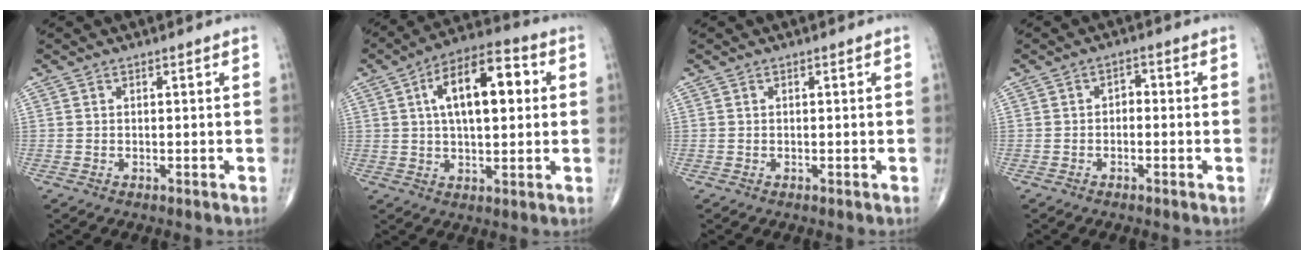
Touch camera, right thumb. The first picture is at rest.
{"total": 15.2, "force": [3.3, 7.1, 13.1], "torque": [-0.195, 0.019, 0.046]}
{"total": 0.0}
{"total": 2.0, "force": [-0.4, 1.4, 1.4], "torque": [-0.010, 0.013, -0.015]}